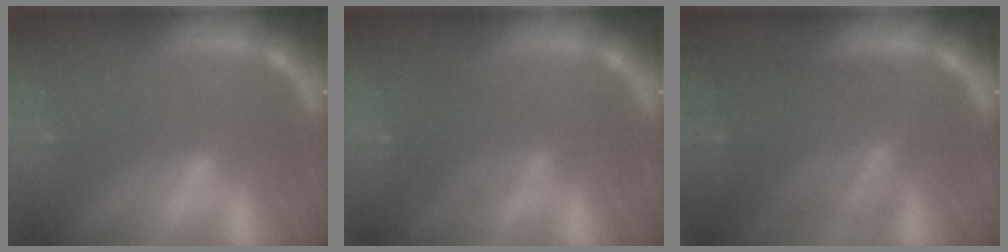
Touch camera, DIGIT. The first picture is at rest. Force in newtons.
{"total": 3.0}
{"total": 9.1}